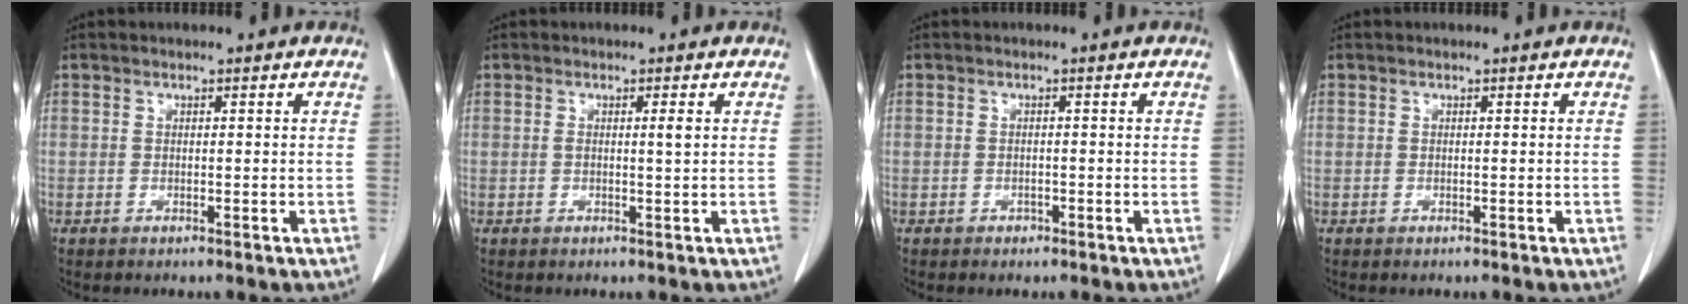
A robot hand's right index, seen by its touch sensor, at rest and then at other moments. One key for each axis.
{"total": 1.3, "fx": 0.2, "fy": -0.2, "fz": 1.3, "tx": -0.022, "ty": 0.000, "tz": 0.004}
{"total": 0.8, "fx": -0.5, "fy": 0.5, "fz": 0.2, "tx": -0.004, "ty": 0.002, "tz": -0.009}
{"total": 0.0}